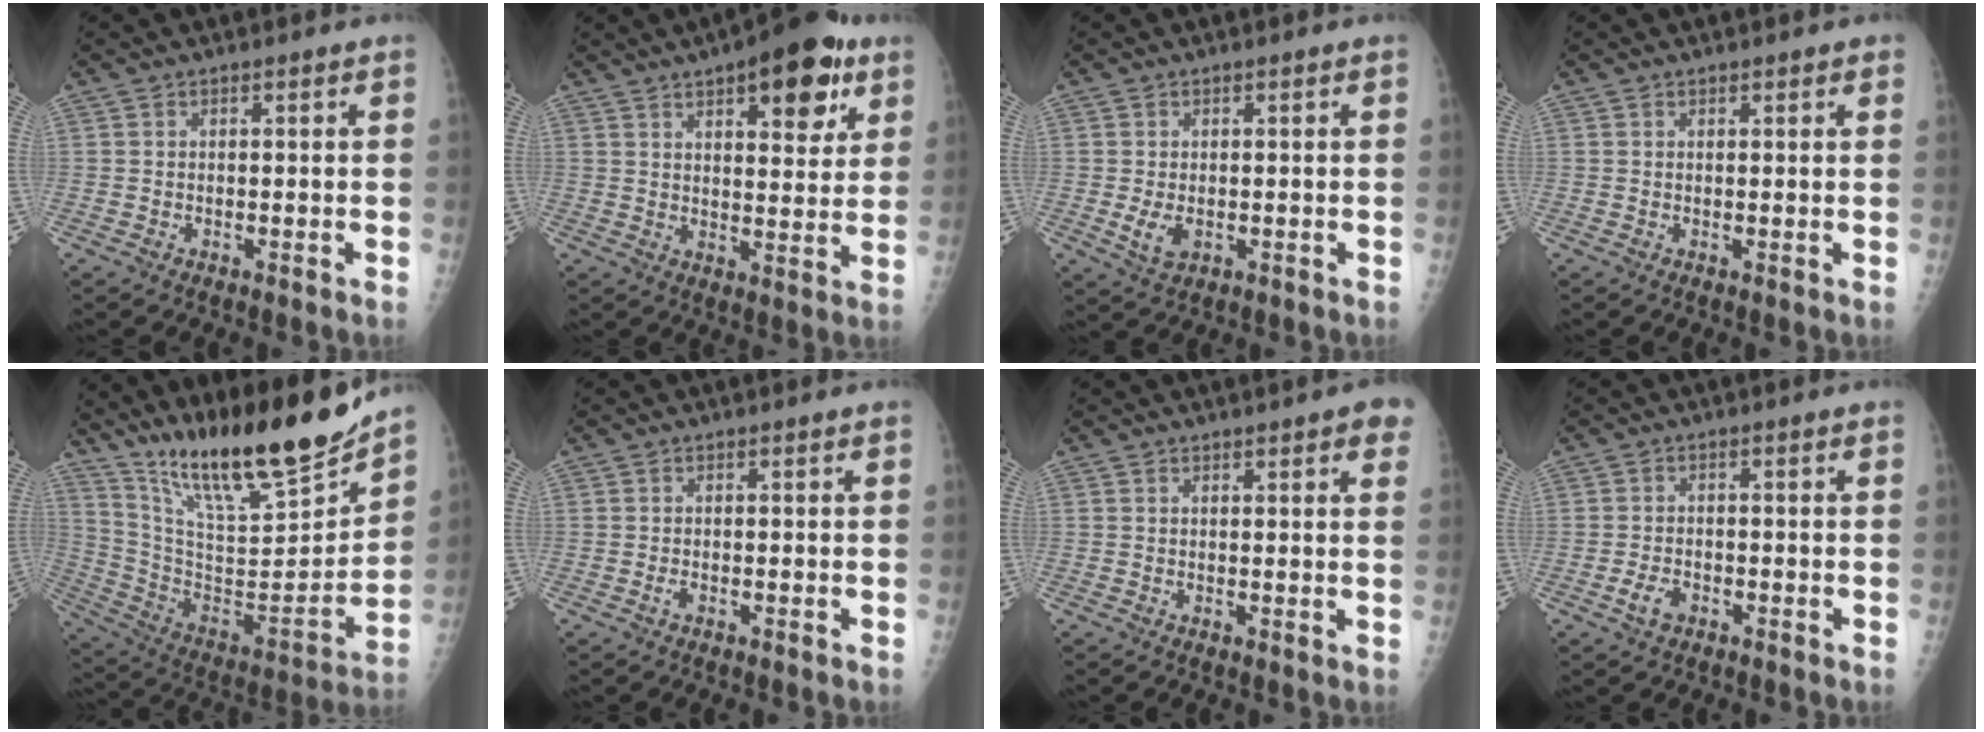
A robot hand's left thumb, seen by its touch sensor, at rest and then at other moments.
{"total": 15.2, "force": [8.0, 6.2, 11.4], "torque": [-0.114, -0.025, 0.108]}
{"total": 3.4, "force": [-0.4, 2.2, 2.6], "torque": [-0.047, -0.008, 0.000]}
{"total": 1.1, "force": [0.9, 0.5, 0.4], "torque": [0.005, -0.004, 0.007]}
{"total": 25.0, "force": [20.0, 4.8, 14.1], "torque": [-0.203, -0.105, 0.347]}
{"total": 0.8, "force": [-0.3, 0.4, 0.6], "torque": [-0.013, -0.001, -0.006]}
{"total": 5.3, "force": [3.2, 1.7, 3.8], "torque": [-0.022, -0.004, 0.033]}
{"total": 2.9, "force": [-1.4, 1.9, 1.7], "torque": [-0.033, 0.005, -0.024]}